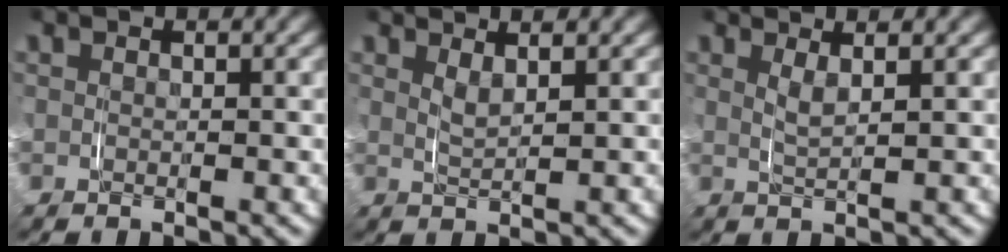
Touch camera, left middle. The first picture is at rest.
{"total": 1.5, "force": [1.1, -0.1, 1.0], "torque": [-0.021, -0.007, 0.016]}
{"total": 1.5, "force": [0.7, -0.3, 1.2], "torque": [-0.029, -0.008, 0.012]}